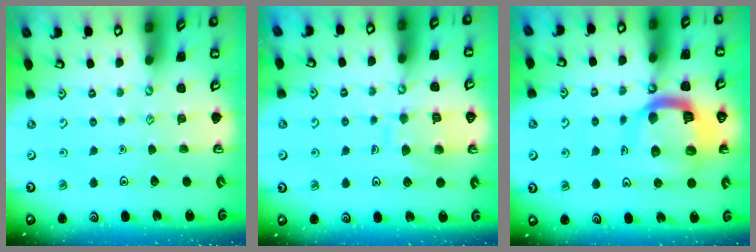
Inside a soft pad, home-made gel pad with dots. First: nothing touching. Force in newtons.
{"total": 10.6, "press": 10.6, "slide": 0.9}
{"total": 16.1, "press": 16.0, "slide": 1.8}